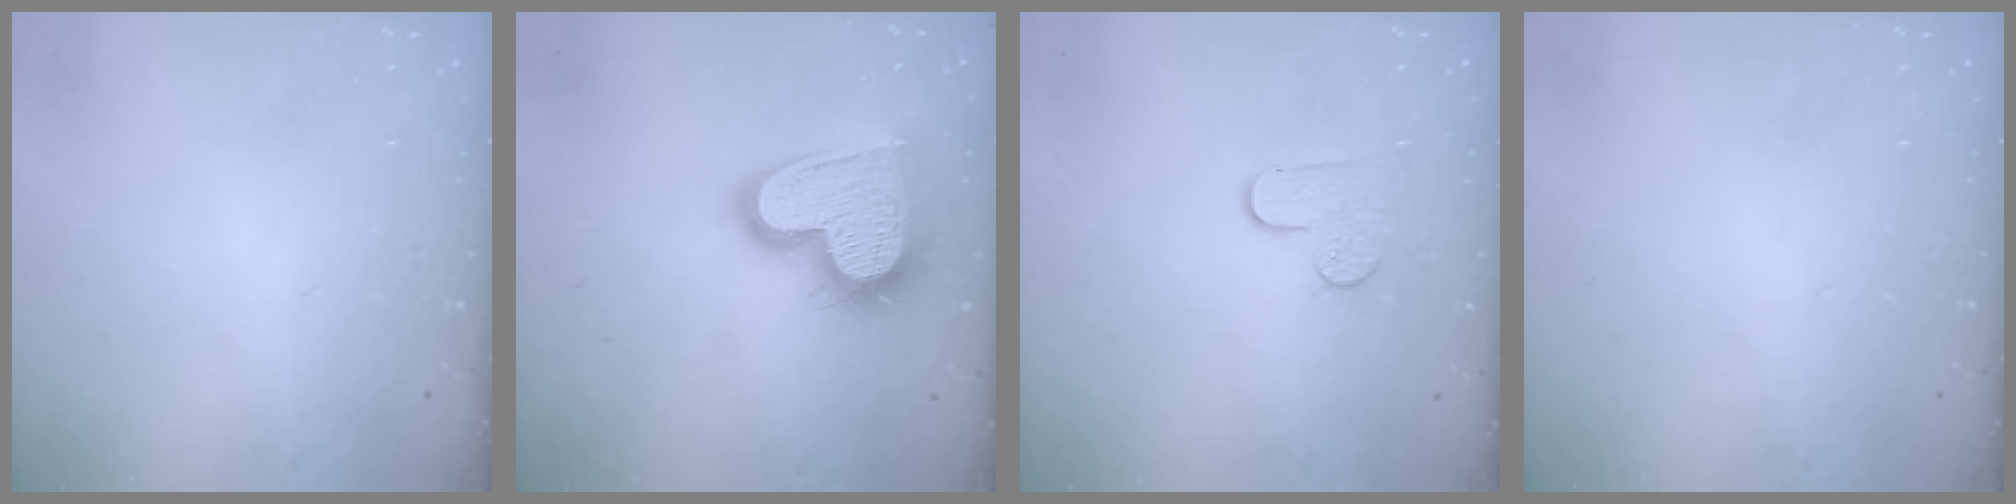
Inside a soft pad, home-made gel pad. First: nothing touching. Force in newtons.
{"total": 20.6, "press": 20.5, "slide": 1.4}
{"total": 4.6, "press": 4.5, "slide": 0.5}
{"total": 0.0}